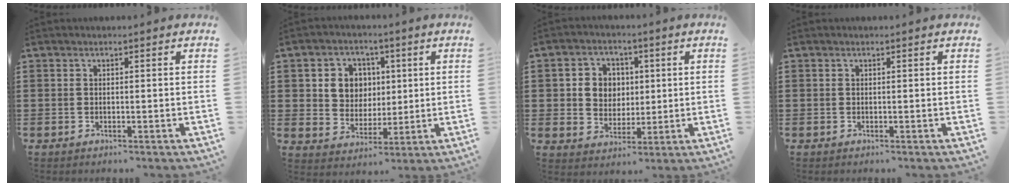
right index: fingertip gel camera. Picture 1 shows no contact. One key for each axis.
{"total": 6.3, "fx": 1.3, "fy": 5.8, "fz": 2.0, "tx": -0.060, "ty": 0.017, "tz": 0.021}
{"total": 5.7, "fx": 0.7, "fy": 5.3, "fz": 1.9, "tx": -0.052, "ty": 0.017, "tz": 0.010}
{"total": 0.0}